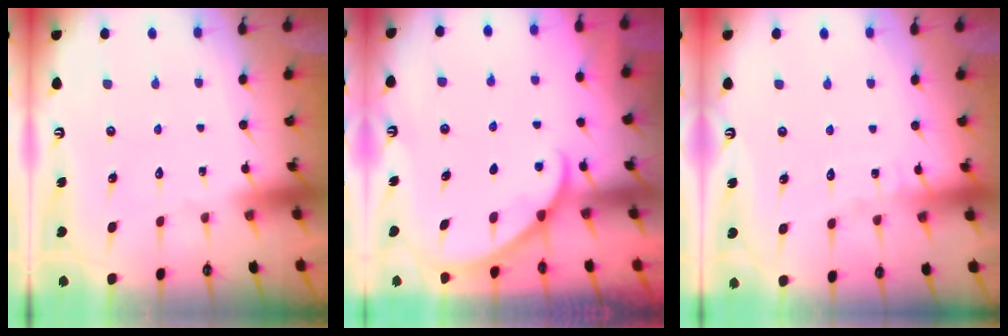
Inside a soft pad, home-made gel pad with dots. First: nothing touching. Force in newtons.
{"total": 1.7, "press": 1.6, "slide": 0.2}
{"total": 4.4, "press": 4.4, "slide": 0.4}